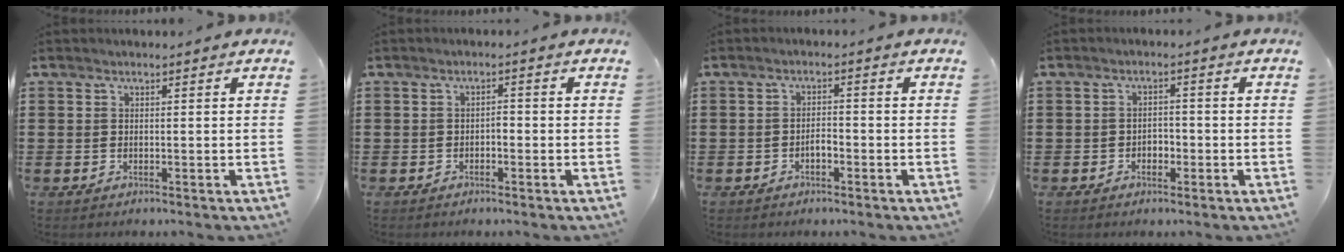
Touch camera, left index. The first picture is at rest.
{"total": 1.0, "force": [-0.6, 0.4, 0.7], "torque": [-0.016, -0.001, -0.012]}
{"total": 1.8, "force": [-0.9, 0.6, 1.5], "torque": [-0.030, 0.003, -0.019]}
{"total": 1.7, "force": [-1.0, 1.1, 0.8], "torque": [-0.020, 0.002, -0.022]}